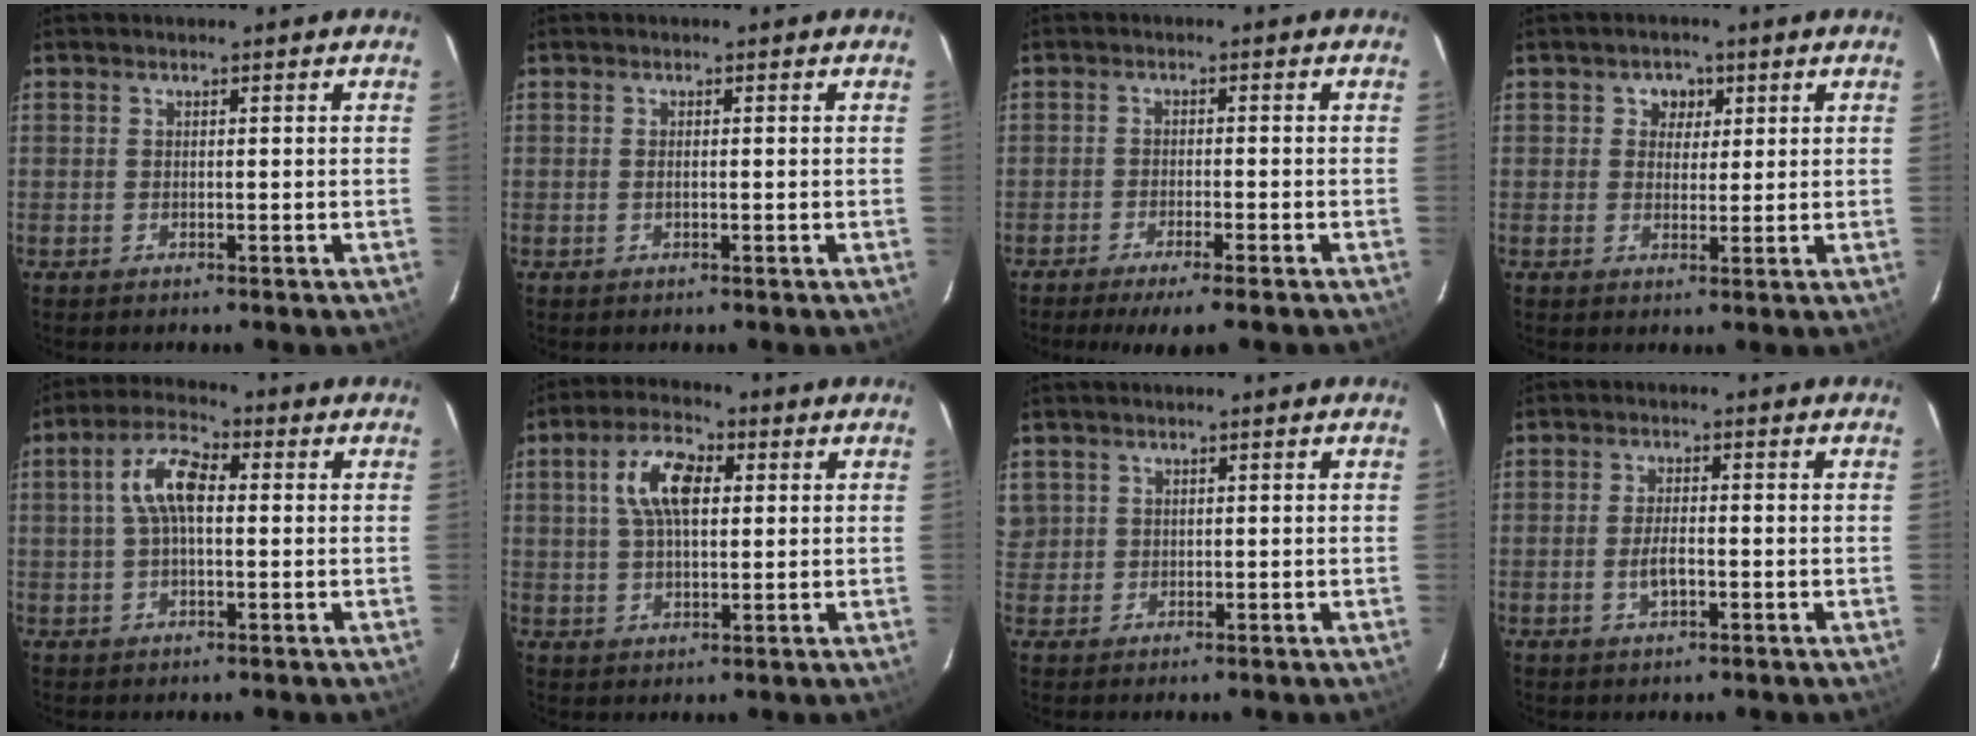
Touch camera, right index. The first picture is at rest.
{"total": 0.6, "force": [-0.2, 0.2, 0.6], "torque": [-0.014, 0.002, -0.003]}
{"total": 6.8, "force": [-5.4, 0.4, 4.1], "torque": [-0.089, -0.017, -0.088]}
{"total": 3.4, "force": [1.2, 3.1, 0.7], "torque": [0.000, 0.010, 0.017]}
{"total": 7.7, "force": [0.8, 3.4, 6.8], "torque": [-0.139, 0.023, 0.015]}
{"total": 8.9, "force": [2.3, 4.4, 7.4], "torque": [-0.141, 0.022, 0.041]}
{"total": 3.0, "force": [1.1, 2.8, 0.4], "torque": [0.004, 0.008, 0.020]}
{"total": 3.2, "force": [-1.0, 1.3, 2.8], "torque": [-0.056, -0.001, -0.015]}